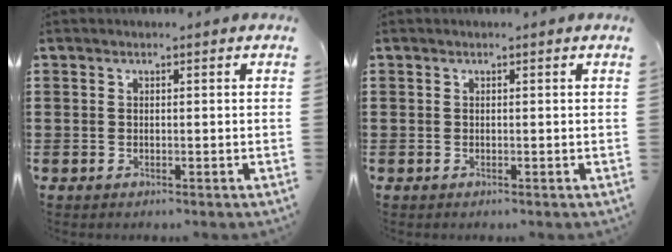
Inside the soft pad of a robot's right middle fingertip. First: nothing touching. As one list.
[{"total": 0.0}]